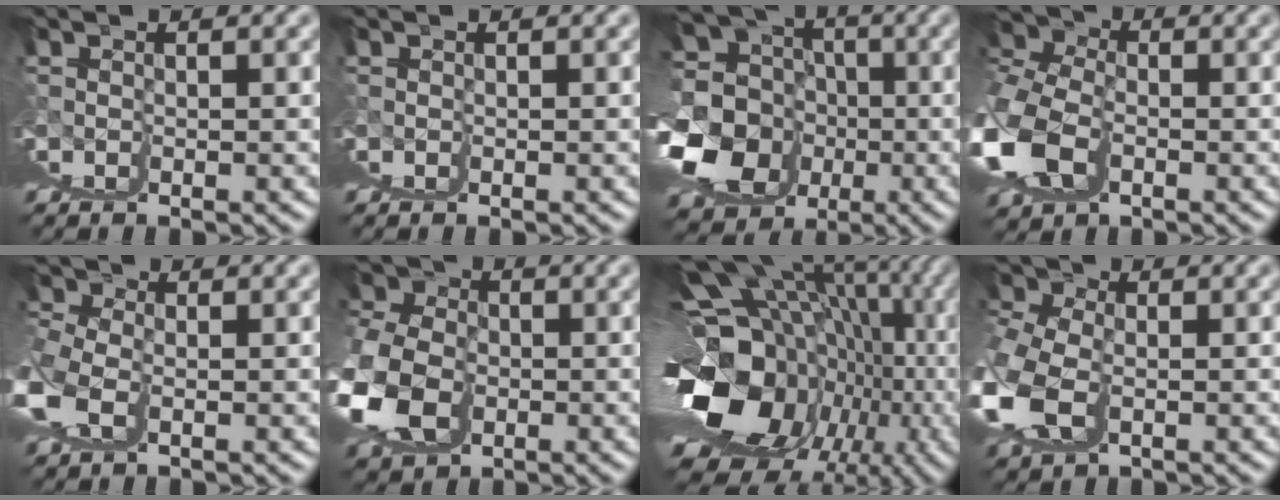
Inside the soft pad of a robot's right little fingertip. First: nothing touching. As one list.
[{"total": 0.0}, {"total": 8.3, "force": [-0.2, 5.3, 6.4], "torque": [-0.095, -0.022, 0.012]}, {"total": 4.2, "force": [-0.5, 2.8, 3.1], "torque": [-0.067, -0.031, 0.009]}, {"total": 3.7, "force": [1.6, 2.9, 1.7], "torque": [-0.026, 0.004, 0.023]}, {"total": 5.2, "force": [1.0, 3.9, 3.3], "torque": [-0.070, -0.025, 0.030]}, {"total": 18.6, "force": [-0.6, 8.0, 16.8], "torque": [-0.204, -0.013, 0.021]}, {"total": 3.7, "force": [1.0, 2.7, 2.3], "torque": [-0.039, -0.010, 0.024]}]